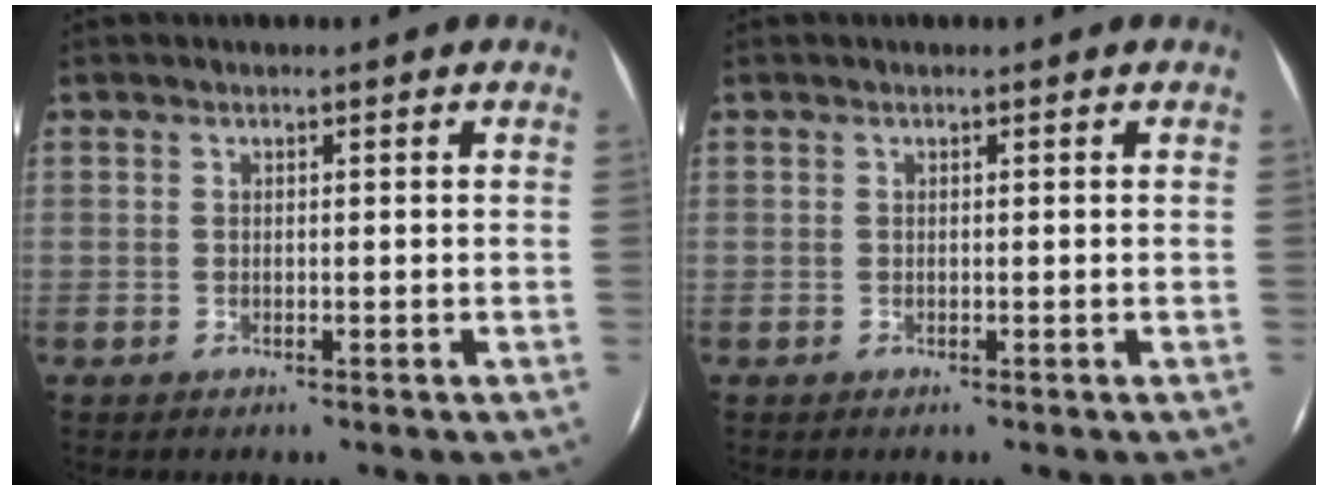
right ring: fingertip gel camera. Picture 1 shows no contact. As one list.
[{"total": 0.0}]